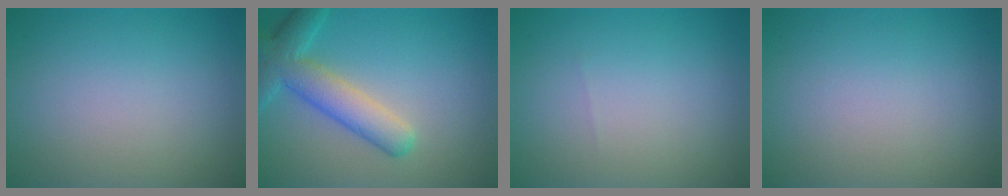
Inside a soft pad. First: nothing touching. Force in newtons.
{"total": 5.5, "press": 5.5, "slide": 0.3}
{"total": 0.0}
{"total": 0.0}